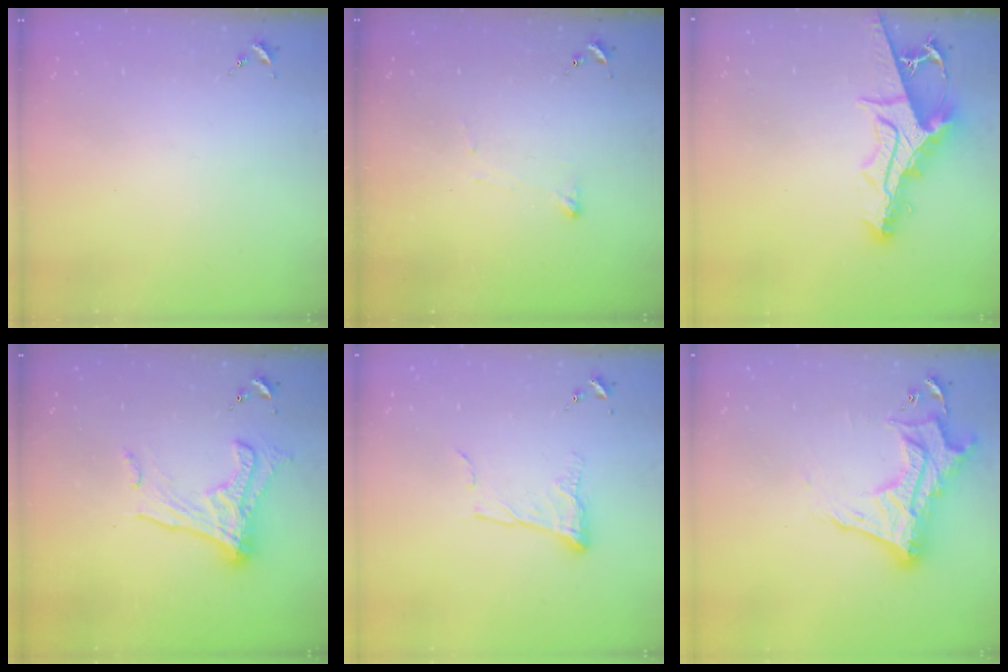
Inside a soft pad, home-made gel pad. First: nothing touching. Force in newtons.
{"total": 3.5, "press": 3.5, "slide": 0.4}
{"total": 15.2, "press": 15.2, "slide": 1.3}
{"total": 15.4, "press": 15.4, "slide": 1.3}
{"total": 9.5, "press": 9.5, "slide": 0.5}
{"total": 17.7, "press": 17.6, "slide": 1.6}